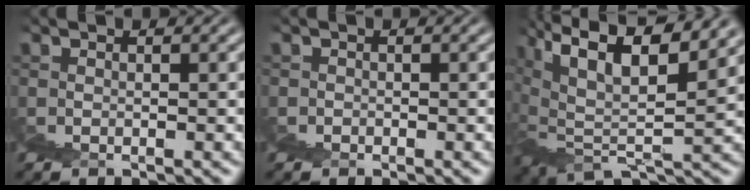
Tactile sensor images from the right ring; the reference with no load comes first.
{"total": 1.5, "force": [0.4, 1.2, -0.9], "torque": [0.025, 0.009, -0.001]}
{"total": 6.3, "force": [4.0, 1.8, 4.5], "torque": [-0.087, 0.008, 0.066]}